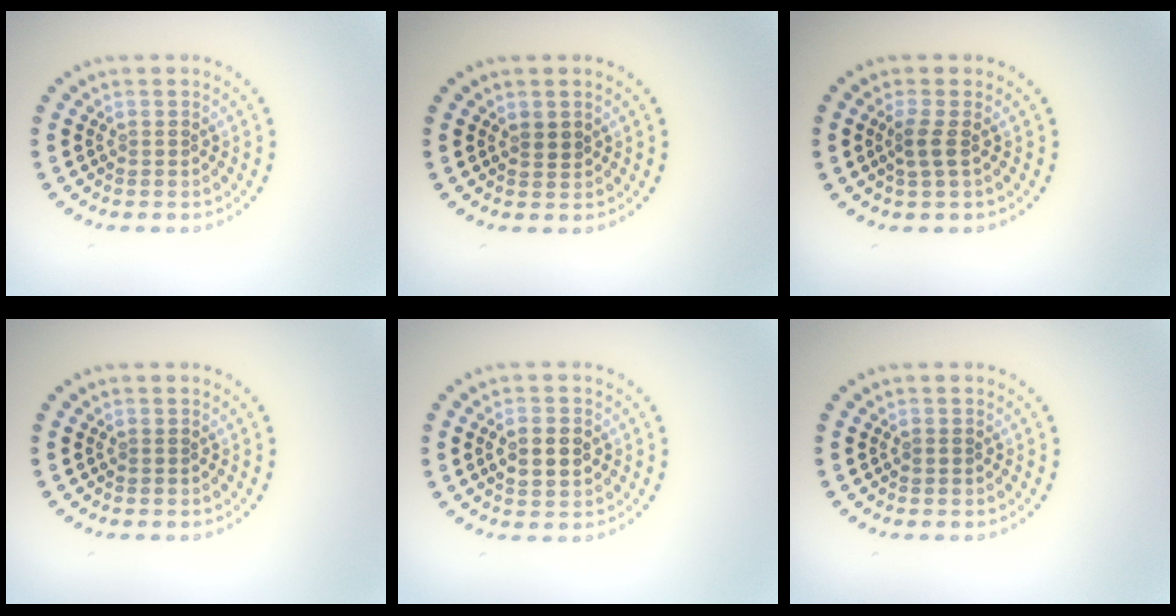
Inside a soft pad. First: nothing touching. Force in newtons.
{"total": 1.0, "press": 0.9, "slide": 0.5}
{"total": 1.5, "press": 1.3, "slide": 0.9}
{"total": 0.0}
{"total": 3.1, "press": 3.1, "slide": 0.1}
{"total": 0.7, "press": 0.7, "slide": 0.0}